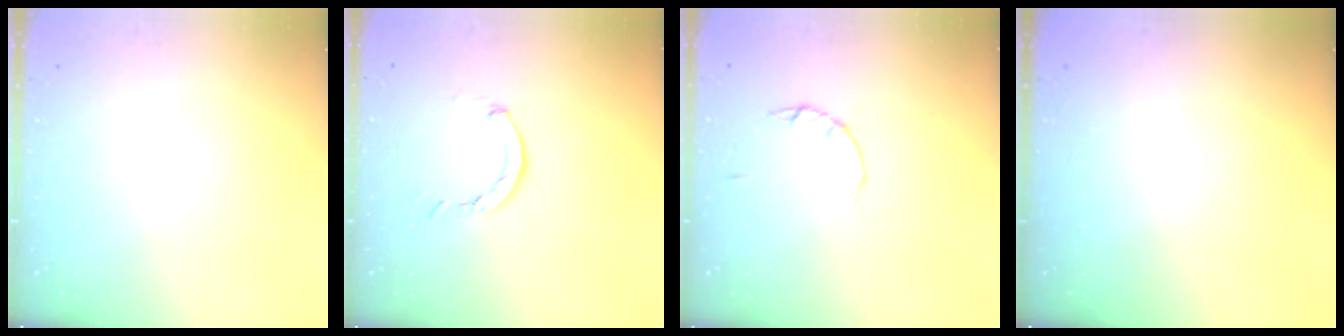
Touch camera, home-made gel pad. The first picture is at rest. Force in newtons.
{"total": 2.1, "press": 2.1, "slide": 0.3}
{"total": 1.0, "press": 1.0, "slide": 0.2}
{"total": 0.0}